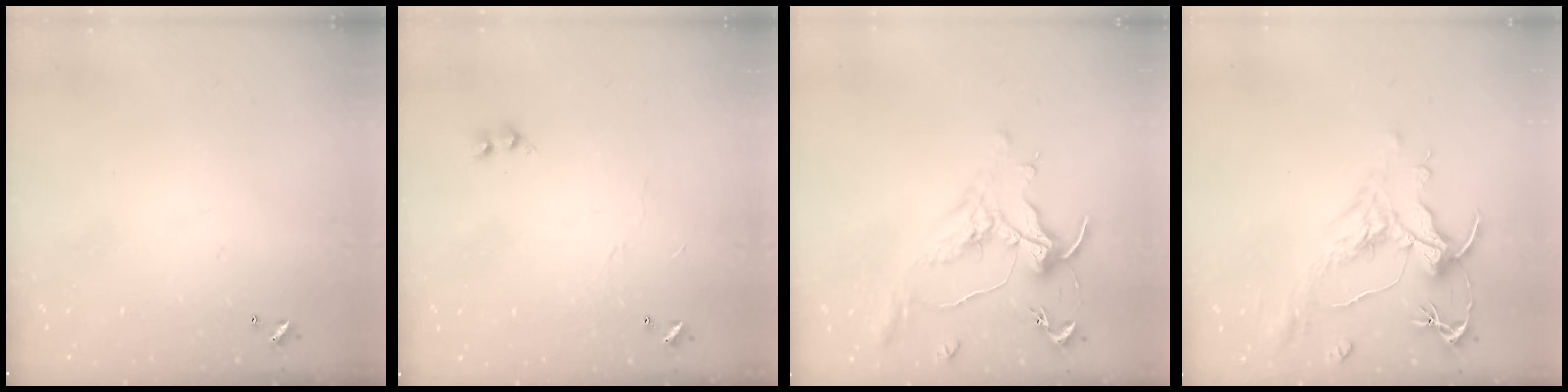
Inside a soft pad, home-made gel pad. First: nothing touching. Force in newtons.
{"total": 4.3, "press": 4.3, "slide": 0.6}
{"total": 1.2, "press": 1.0, "slide": 0.5}
{"total": 1.6, "press": 0.7, "slide": 1.4}